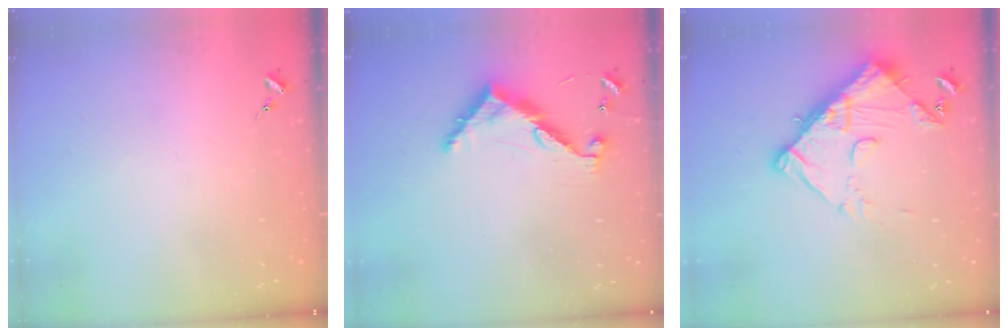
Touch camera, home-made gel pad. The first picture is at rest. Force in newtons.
{"total": 9.0, "press": 9.0, "slide": 0.5}
{"total": 13.0, "press": 13.0, "slide": 1.3}